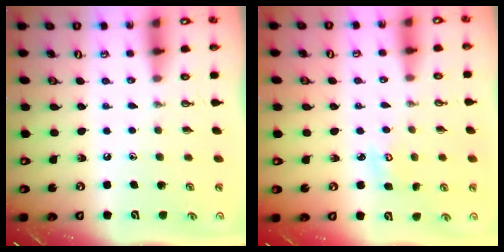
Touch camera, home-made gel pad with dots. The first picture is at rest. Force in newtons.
{"total": 3.7, "press": 3.7, "slide": 0.3}